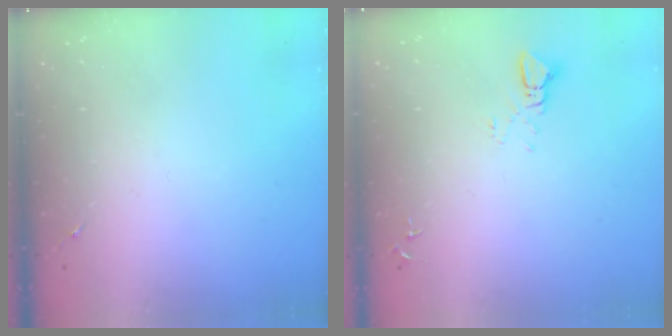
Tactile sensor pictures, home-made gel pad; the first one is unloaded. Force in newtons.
{"total": 2.5, "press": 2.5, "slide": 0.1}